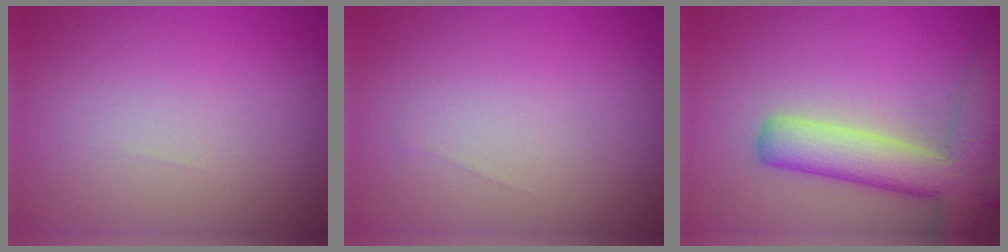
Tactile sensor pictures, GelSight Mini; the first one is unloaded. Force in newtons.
{"total": 0.0}
{"total": 7.5, "press": 7.4, "slide": 0.5}